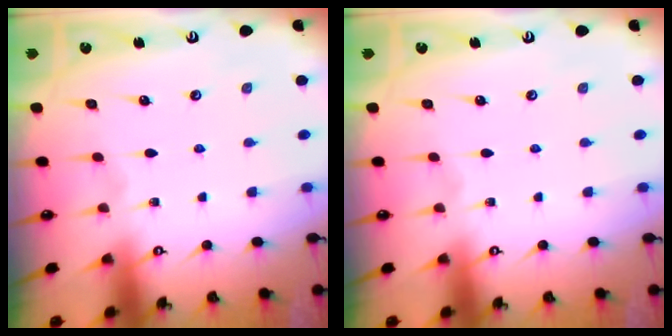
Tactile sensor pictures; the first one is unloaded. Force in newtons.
{"total": 0.0}